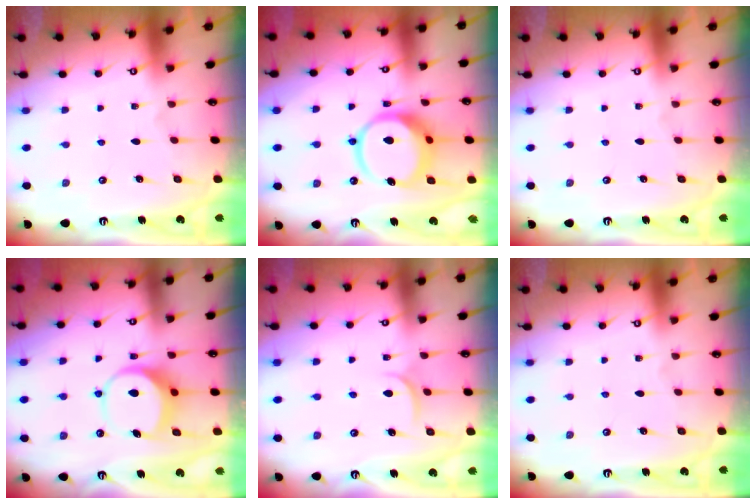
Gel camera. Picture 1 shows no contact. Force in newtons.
{"total": 12.8, "press": 12.7, "slide": 1.7}
{"total": 0.0}
{"total": 8.3, "press": 8.3, "slide": 0.7}
{"total": 5.6, "press": 5.6, "slide": 0.4}
{"total": 0.0}